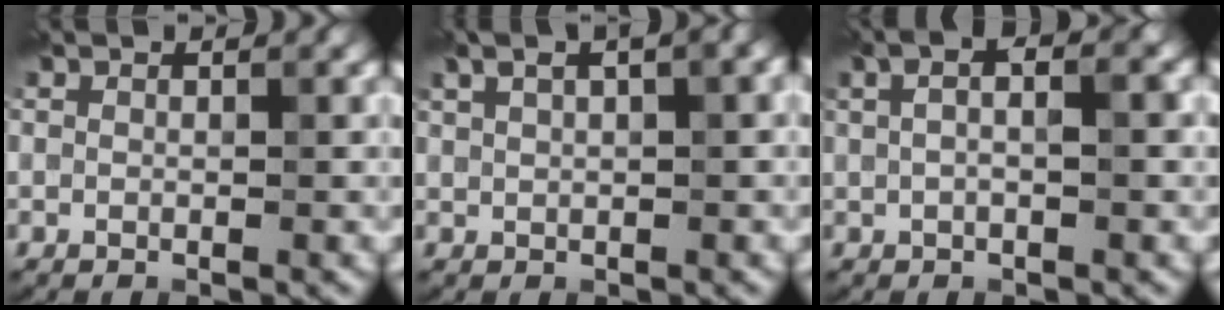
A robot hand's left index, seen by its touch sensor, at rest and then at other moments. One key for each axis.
{"total": 4.4, "fx": 2.5, "fy": 1.4, "fz": 3.3, "tx": -0.063, "ty": 0.019, "tz": 0.043}
{"total": 5.1, "fx": 1.5, "fy": 2.4, "fz": 4.2, "tx": -0.052, "ty": 0.018, "tz": 0.003}